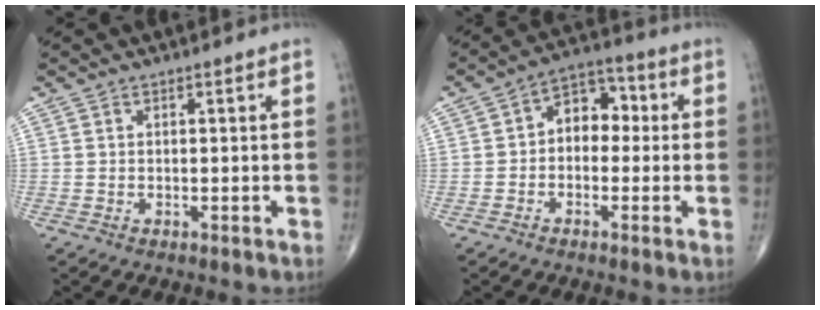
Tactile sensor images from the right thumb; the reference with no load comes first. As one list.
[{"total": 7.8, "force": [0.0, 5.6, 5.3], "torque": [-0.046, 0.033, -0.015]}]